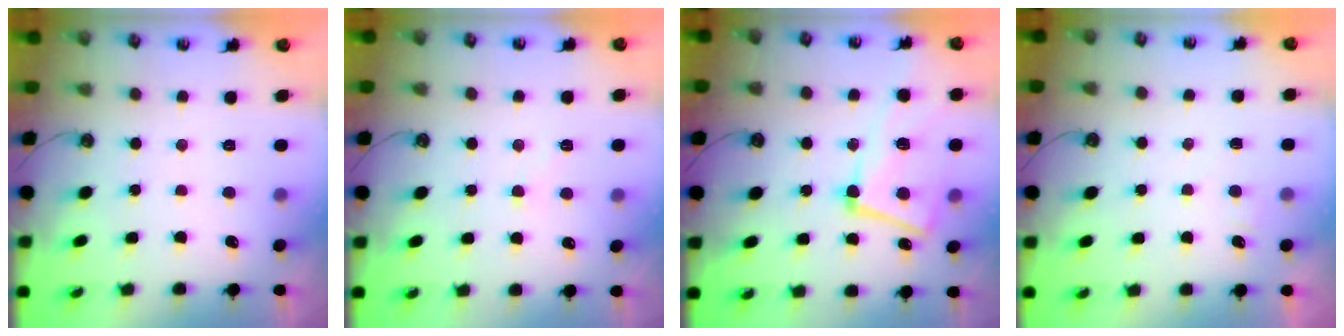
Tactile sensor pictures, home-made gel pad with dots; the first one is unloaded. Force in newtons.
{"total": 2.0, "press": 2.0, "slide": 0.4}
{"total": 12.2, "press": 12.1, "slide": 1.8}
{"total": 1.4, "press": 1.3, "slide": 0.3}